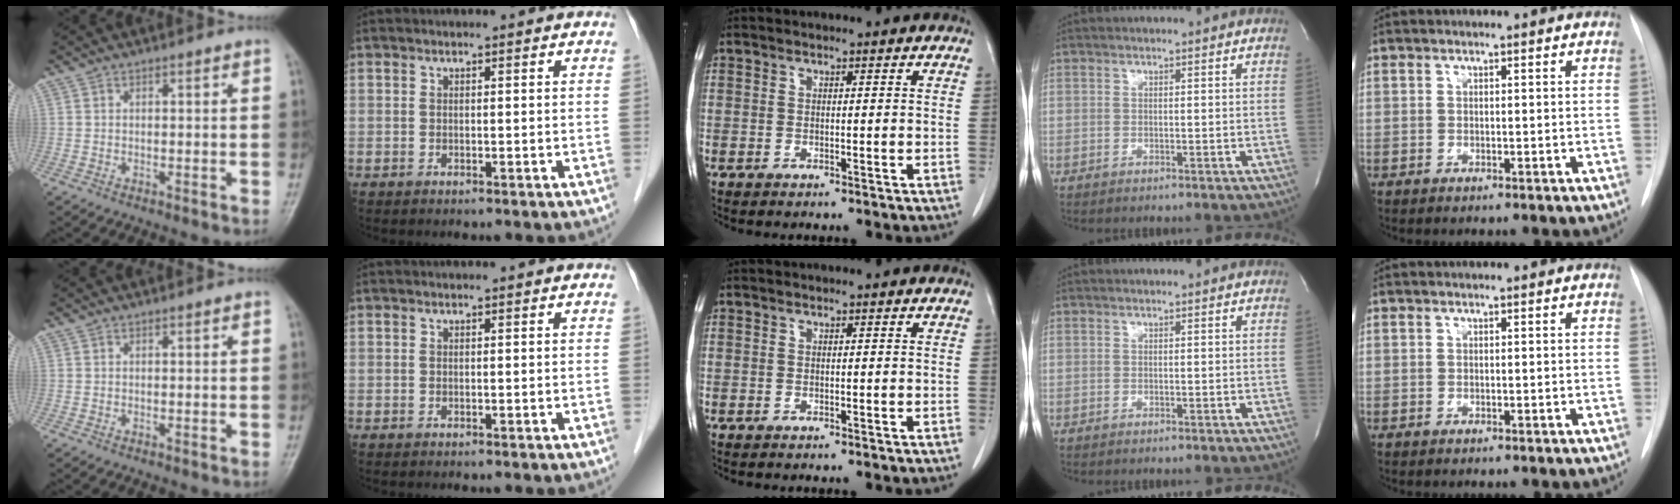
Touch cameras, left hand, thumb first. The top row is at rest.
{}